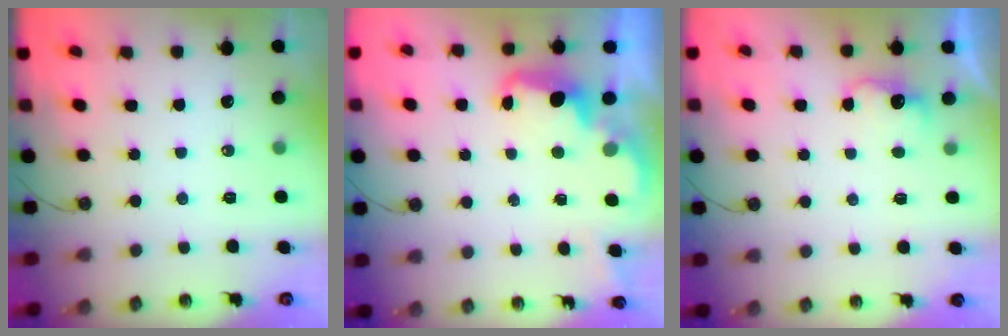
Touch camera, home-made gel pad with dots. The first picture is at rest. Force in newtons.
{"total": 2.7, "press": 2.6, "slide": 0.7}
{"total": 3.4, "press": 3.3, "slide": 1.0}